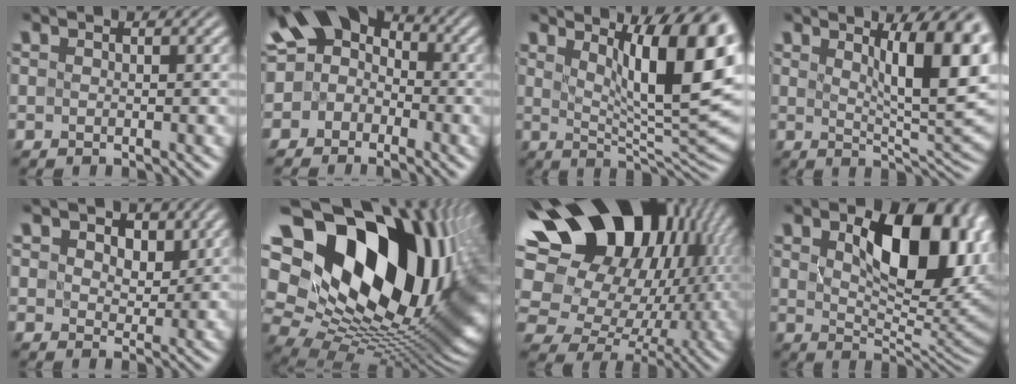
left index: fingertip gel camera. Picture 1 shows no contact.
{"total": 9.4, "force": [1.8, 8.0, 4.6], "torque": [-0.082, 0.043, -0.020]}
{"total": 12.6, "force": [4.6, 3.4, 11.2], "torque": [-0.135, -0.008, 0.071]}
{"total": 10.2, "force": [3.3, 3.1, 9.1], "torque": [-0.106, 0.001, 0.050]}
{"total": 4.6, "force": [2.2, 3.0, 2.6], "torque": [-0.049, 0.004, 0.018]}
{"total": 23.5, "force": [7.4, 15.0, 16.5], "torque": [-0.306, 0.005, 0.161]}
{"total": 20.0, "force": [5.6, 14.3, 12.8], "torque": [-0.212, 0.027, 0.096]}
{"total": 11.0, "force": [2.9, 5.9, 8.8], "torque": [-0.125, 0.000, 0.047]}